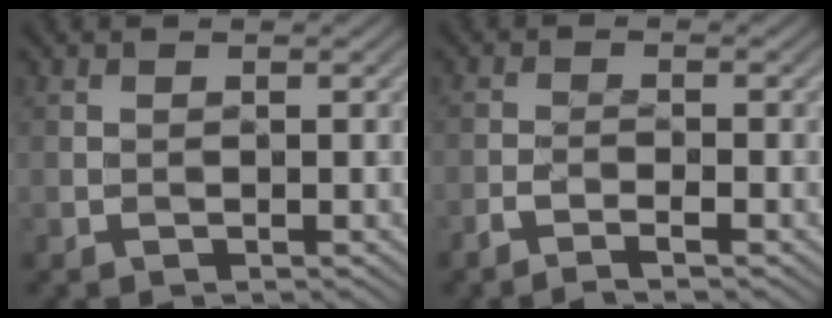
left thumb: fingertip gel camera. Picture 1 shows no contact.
{"total": 2.1, "force": [-1.8, -0.2, 1.0], "torque": [-0.021, -0.002, -0.038]}